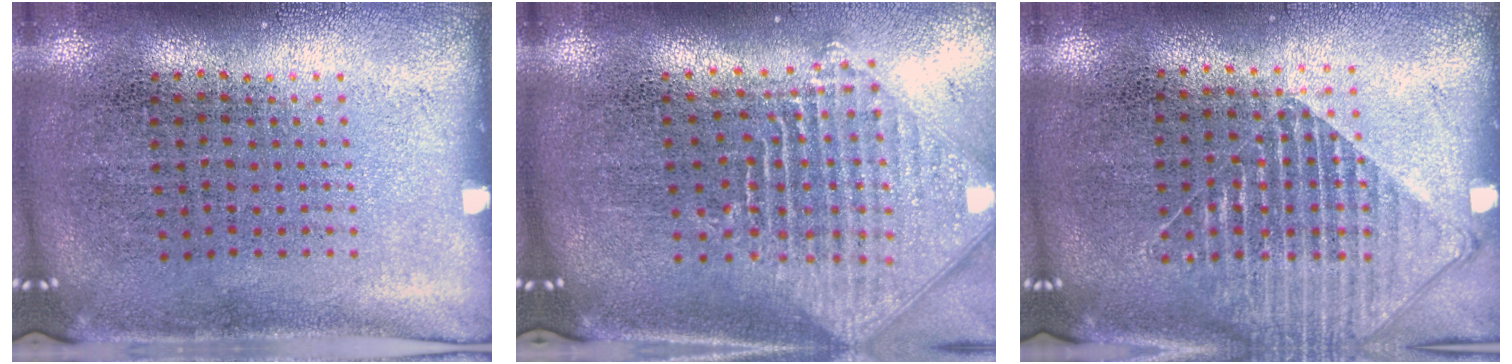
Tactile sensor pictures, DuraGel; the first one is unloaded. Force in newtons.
{"total": 2.3, "press": 1.8, "slide": 1.5}
{"total": 1.6, "press": 1.4, "slide": 0.8}